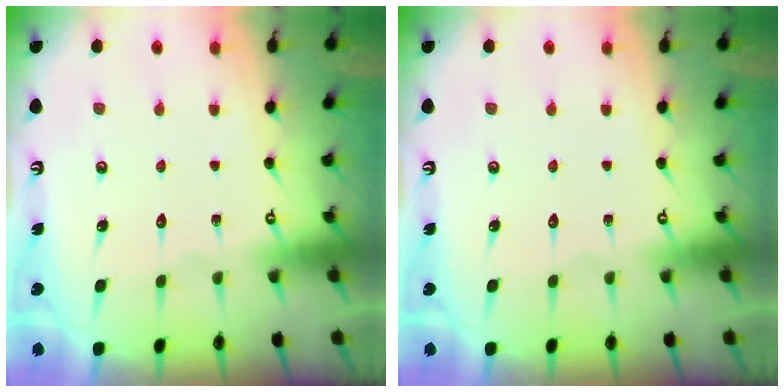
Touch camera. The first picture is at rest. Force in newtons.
{"total": 0.0}